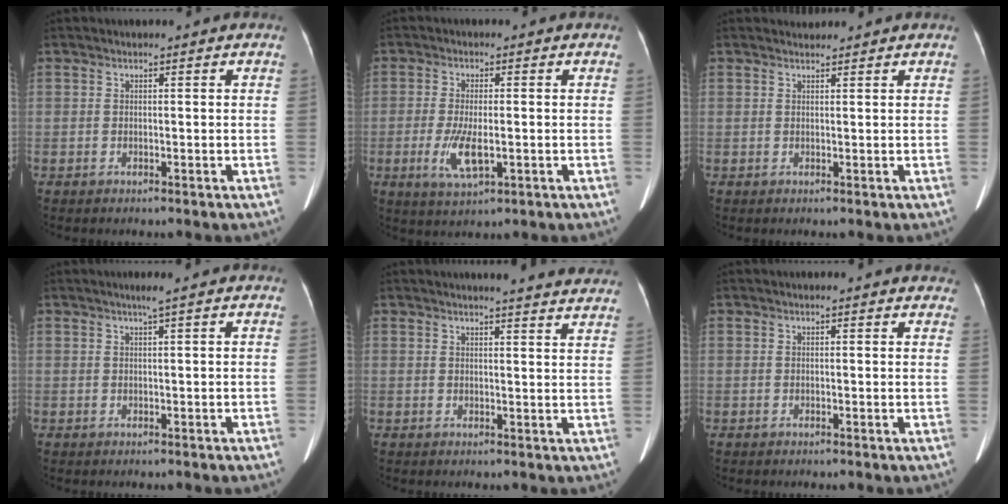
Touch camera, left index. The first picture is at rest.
{"total": 5.8, "force": [-1.4, 1.8, 5.4], "torque": [-0.114, -0.011, -0.021]}
{"total": 0.9, "force": [0.9, 0.0, -0.3], "torque": [-0.008, 0.004, 0.017]}
{"total": 1.1, "force": [0.6, -0.4, 0.9], "torque": [-0.022, -0.003, 0.017]}
{"total": 12.7, "force": [11.9, 0.5, 4.2], "torque": [-0.039, -0.027, 0.116]}
{"total": 4.9, "force": [4.5, 1.4, 1.1], "torque": [0.000, -0.002, 0.028]}